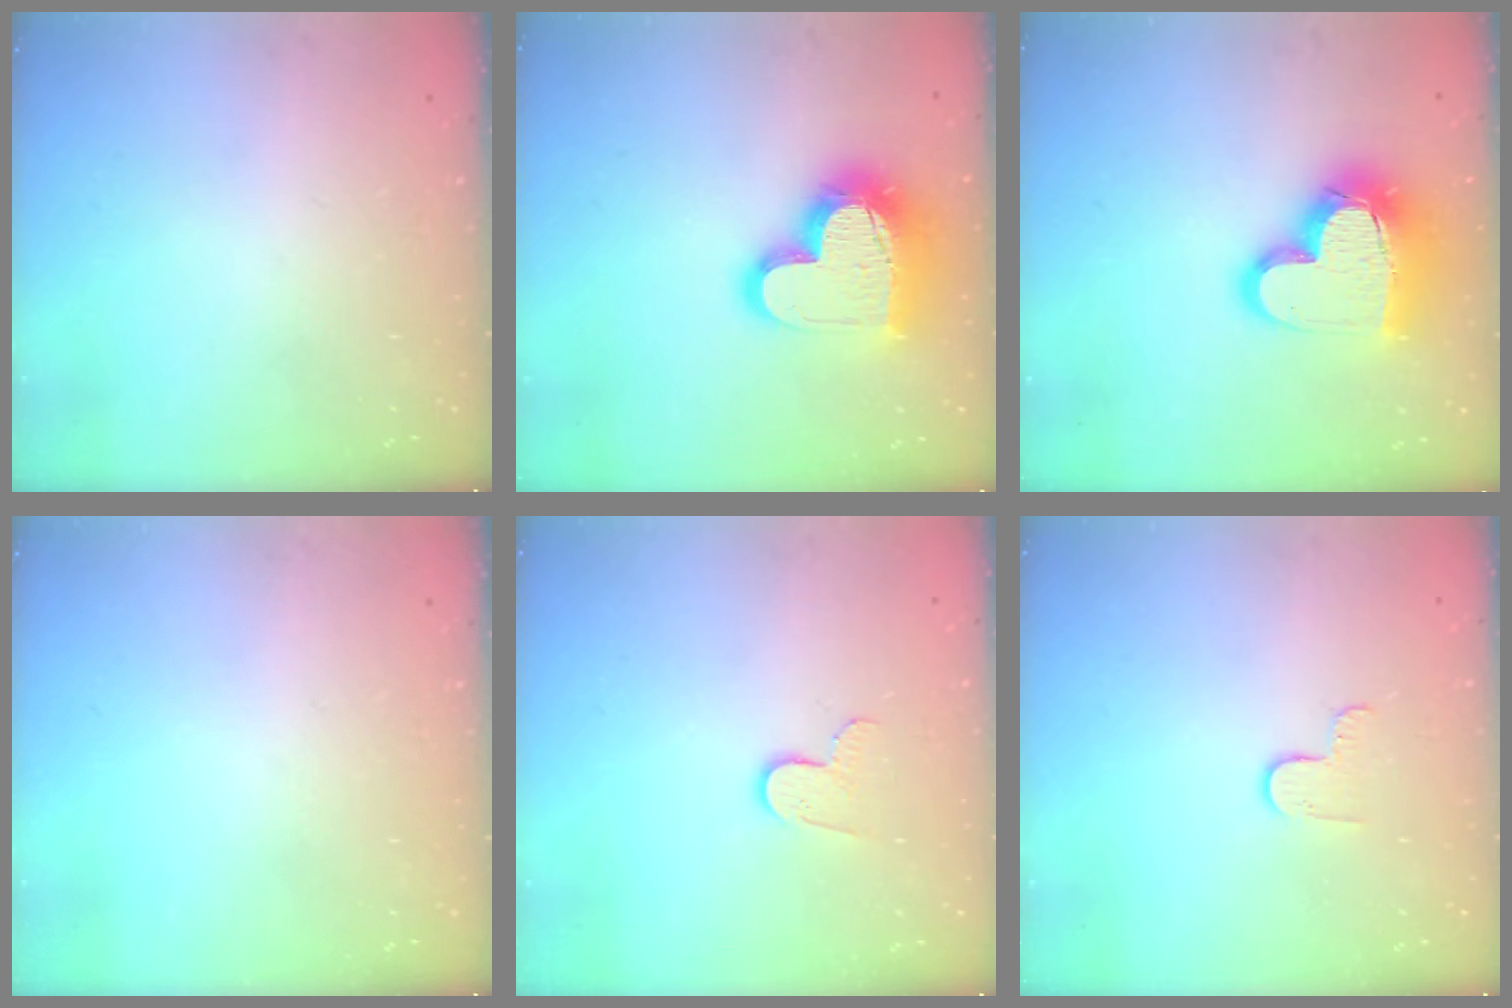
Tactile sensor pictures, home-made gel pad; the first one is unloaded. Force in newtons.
{"total": 18.2, "press": 18.2, "slide": 1.7}
{"total": 19.4, "press": 19.3, "slide": 1.7}
{"total": 0.0}
{"total": 5.9, "press": 5.9, "slide": 0.6}
{"total": 3.3, "press": 3.3, "slide": 0.4}